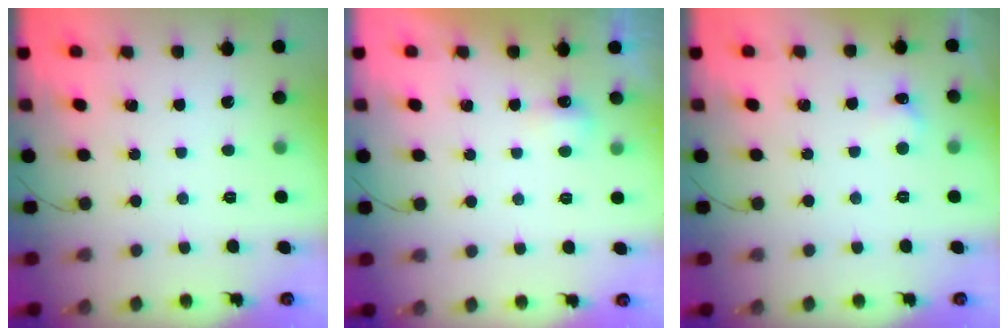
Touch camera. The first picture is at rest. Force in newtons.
{"total": 4.0, "press": 3.8, "slide": 1.0}
{"total": 5.5, "press": 5.3, "slide": 1.4}